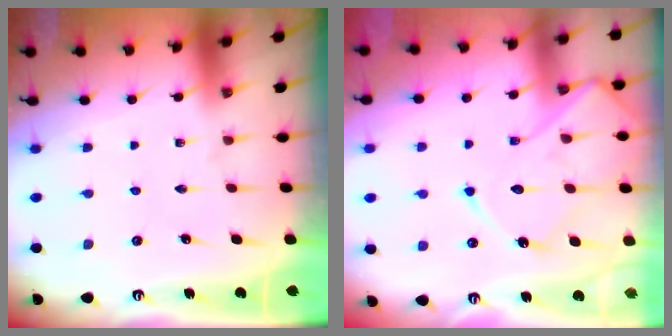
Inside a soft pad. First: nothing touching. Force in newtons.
{"total": 14.4, "press": 14.3, "slide": 1.2}